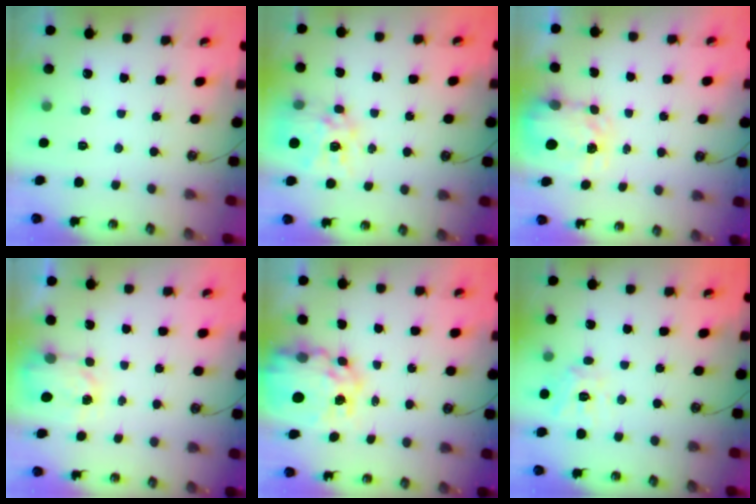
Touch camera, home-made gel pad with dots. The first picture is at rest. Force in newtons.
{"total": 13.0, "press": 13.0, "slide": 1.1}
{"total": 3.7, "press": 3.7, "slide": 0.5}
{"total": 3.6, "press": 3.6, "slide": 0.5}
{"total": 14.2, "press": 14.2, "slide": 1.0}
{"total": 10.9, "press": 10.9, "slide": 0.8}